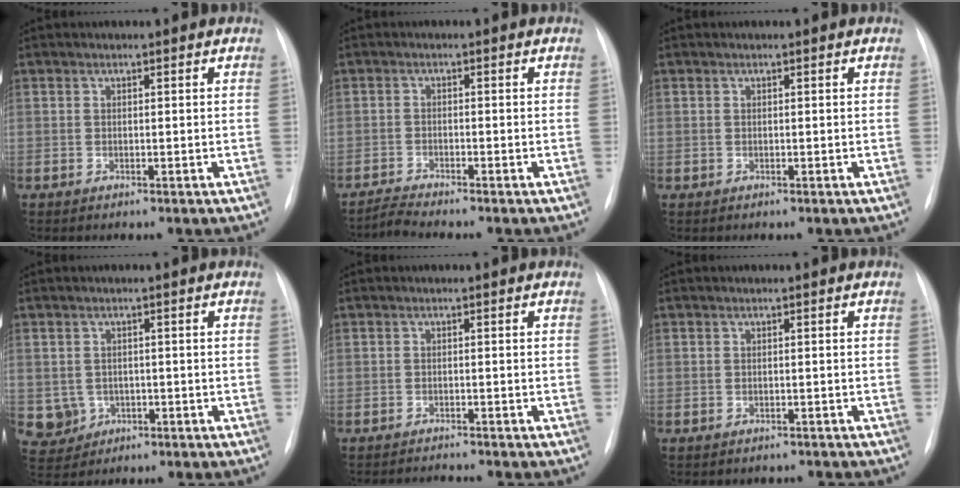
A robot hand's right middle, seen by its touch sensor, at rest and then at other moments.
{"total": 2.4, "force": [-2.1, -1.1, -0.2], "torque": [-0.005, -0.016, -0.042]}
{"total": 0.0}
{"total": 4.6, "force": [-1.0, 4.4, 0.7], "torque": [-0.011, 0.004, -0.008]}
{"total": 2.5, "force": [-2.4, -0.6, 0.2], "torque": [-0.004, -0.011, -0.037]}
{"total": 1.8, "force": [-1.5, 0.9, 0.0], "torque": [-0.003, 0.003, -0.020]}